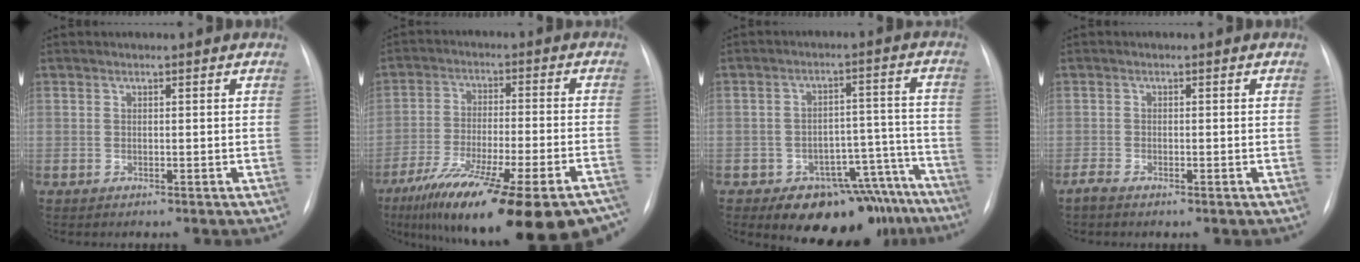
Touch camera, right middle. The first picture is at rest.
{"total": 27.8, "force": [-21.0, 4.4, 17.7], "torque": [-0.231, -0.034, -0.303]}
{"total": 14.2, "force": [-11.5, 7.1, 4.3], "torque": [-0.008, 0.061, -0.148]}
{"total": 1.3, "force": [-1.0, 0.3, 0.7], "torque": [-0.022, -0.003, -0.020]}